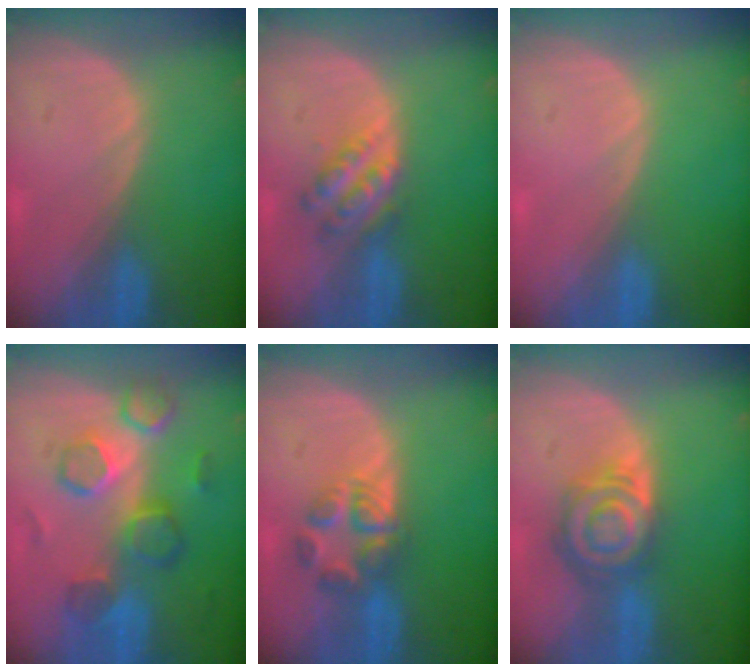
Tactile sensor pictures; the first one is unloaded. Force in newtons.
{"total": 5.4, "press": 4.9, "slide": 2.2}
{"total": 0.0}
{"total": 8.7, "press": 8.4, "slide": 2.0}
{"total": 5.6, "press": 5.5, "slide": 1.1}
{"total": 8.2, "press": 7.2, "slide": 3.9}